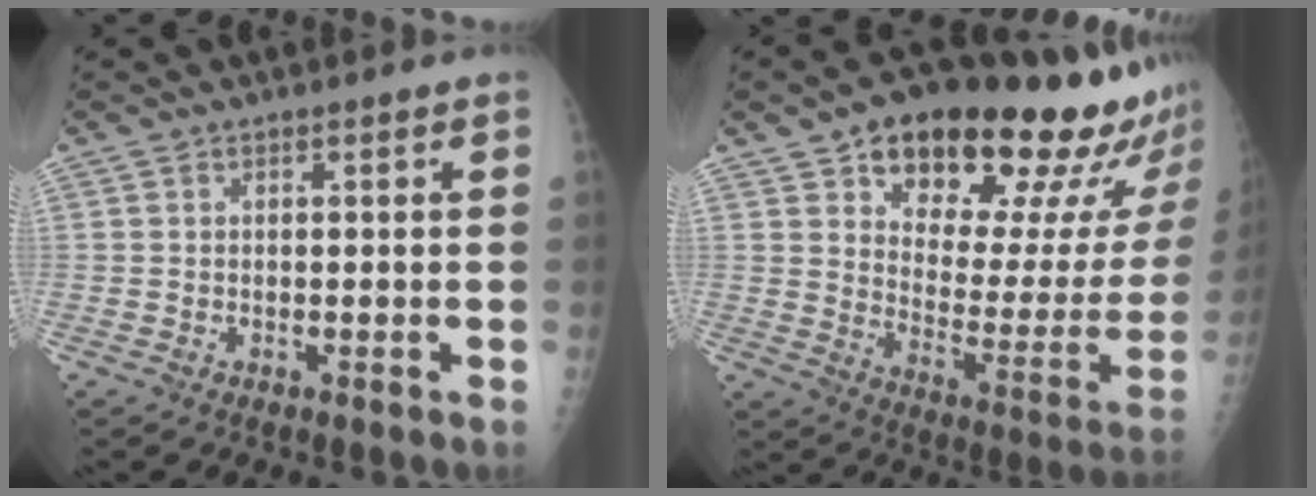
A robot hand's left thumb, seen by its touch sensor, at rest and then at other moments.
{"total": 28.1, "force": [19.1, 10.4, 17.8], "torque": [-0.209, -0.073, 0.262]}